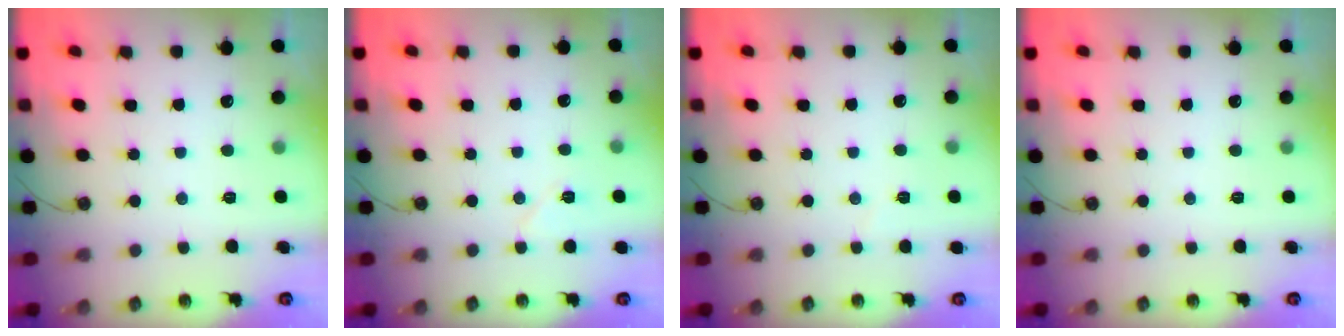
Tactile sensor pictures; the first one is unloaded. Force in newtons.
{"total": 6.0, "press": 5.7, "slide": 1.9}
{"total": 2.7, "press": 2.4, "slide": 1.1}
{"total": 0.0}